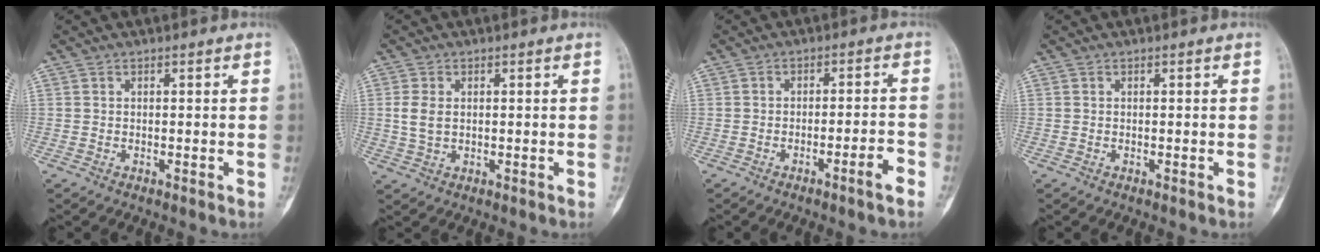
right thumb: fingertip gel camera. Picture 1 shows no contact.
{"total": 3.6, "force": [0.4, 2.3, 2.7], "torque": [-0.059, 0.000, 0.012]}
{"total": 4.5, "force": [-2.6, 0.1, 3.6], "torque": [-0.065, 0.022, -0.040]}
{"total": 0.0}